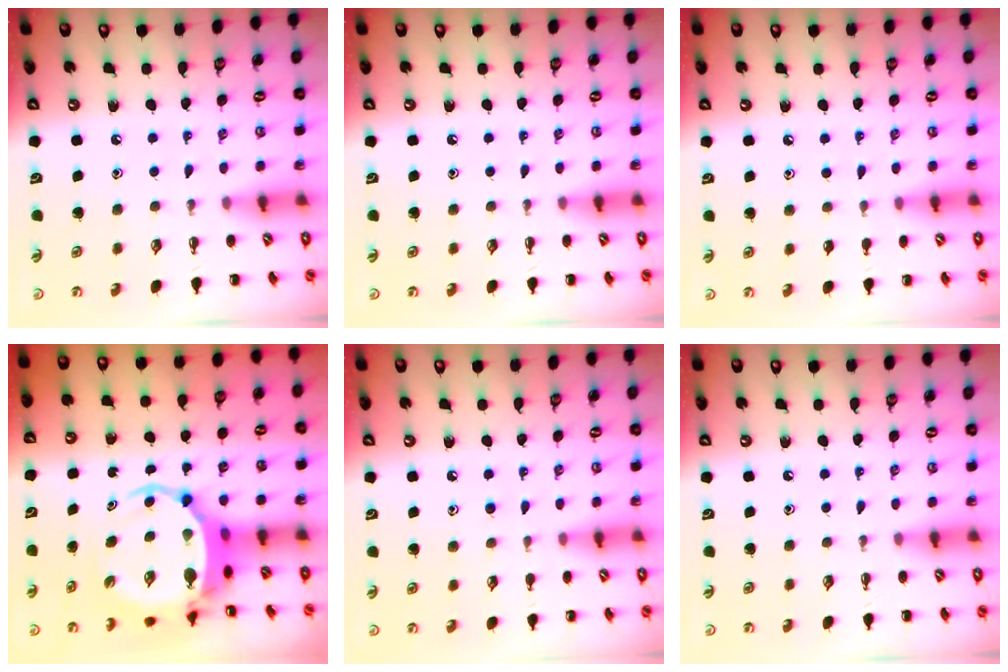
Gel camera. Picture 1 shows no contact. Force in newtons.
{"total": 0.0}
{"total": 2.9, "press": 2.6, "slide": 1.2}
{"total": 6.8, "press": 6.6, "slide": 1.6}
{"total": 7.5, "press": 7.1, "slide": 2.2}
{"total": 0.0}